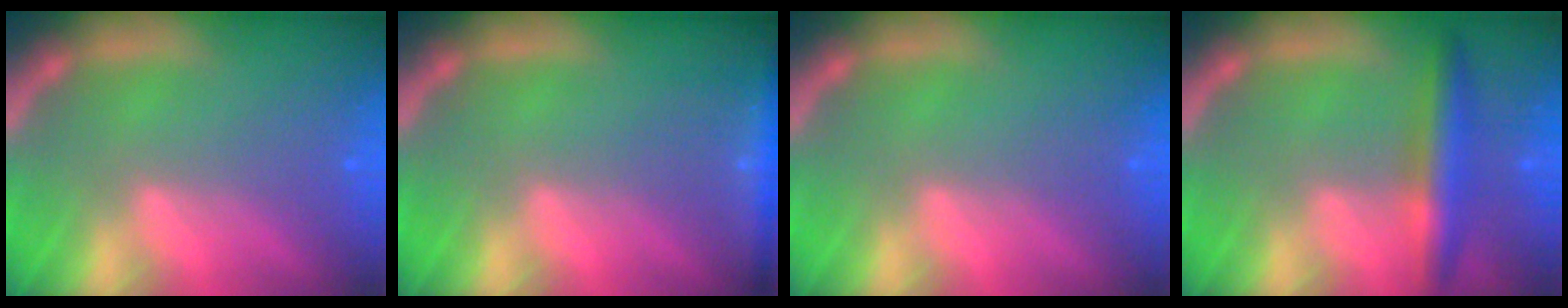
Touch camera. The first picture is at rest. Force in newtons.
{"total": 3.0}
{"total": 0.0}
{"total": 4.4}